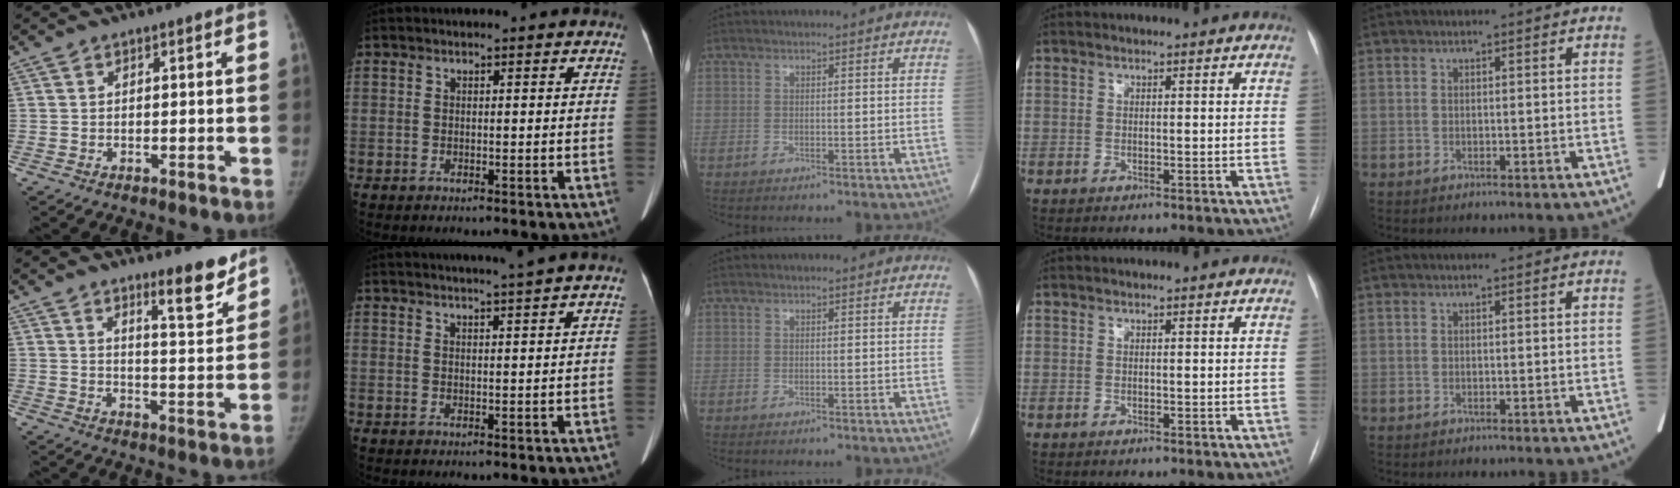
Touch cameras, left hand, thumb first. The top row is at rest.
{"thumb": {"total": 8.4, "force": [6.5, 1.6, 5.1], "torque": [-0.056, -0.058, 0.099]}, "index": {"total": 4.8, "force": [4.1, -1.4, 2.2], "torque": [-0.027, 0.003, 0.054]}}